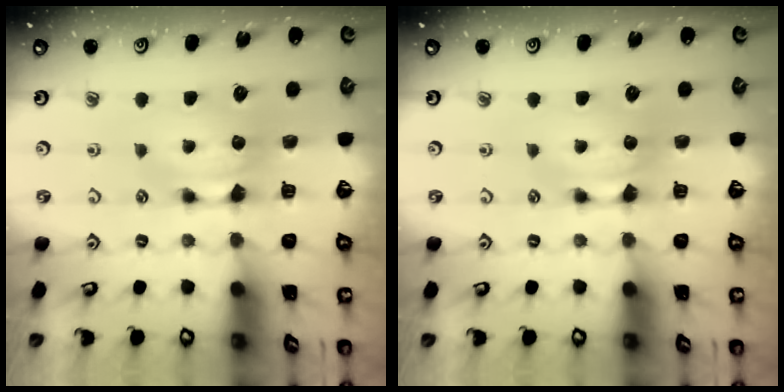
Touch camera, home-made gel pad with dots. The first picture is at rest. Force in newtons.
{"total": 0.0}